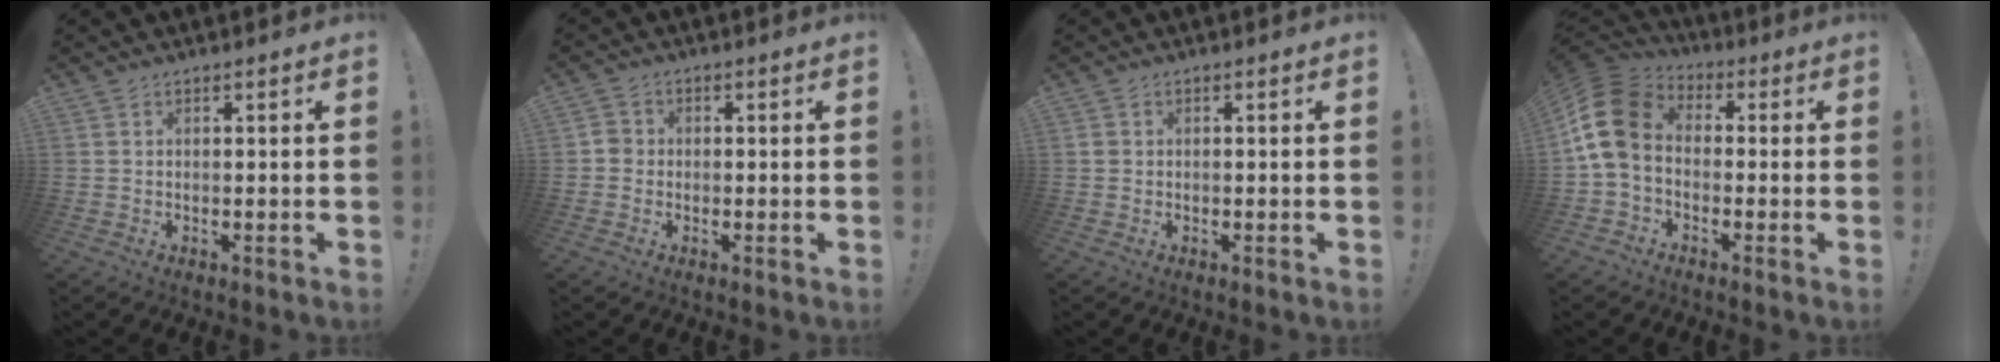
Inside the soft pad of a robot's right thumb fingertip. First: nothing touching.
{"total": 2.9, "force": [-0.9, 2.6, 1.0], "torque": [-0.007, 0.011, -0.017]}
{"total": 1.0, "force": [0.1, 1.0, 0.2], "torque": [-0.003, 0.004, 0.001]}
{"total": 13.7, "force": [-0.4, 9.8, 9.5], "torque": [-0.191, 0.018, -0.002]}